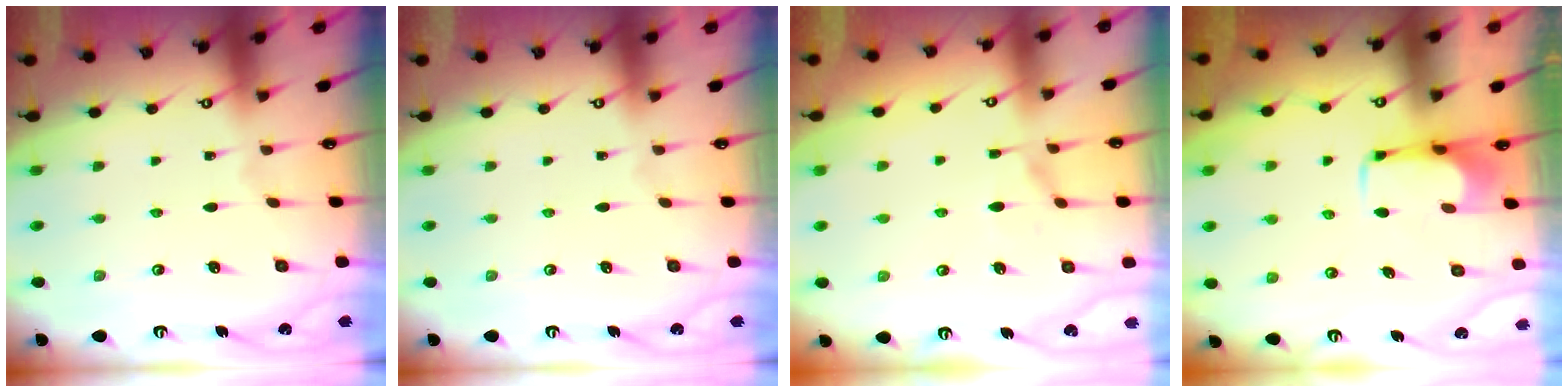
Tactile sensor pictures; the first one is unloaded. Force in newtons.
{"total": 0.0}
{"total": 1.4, "press": 0.3, "slide": 1.4}
{"total": 1.6, "press": 1.5, "slide": 0.5}